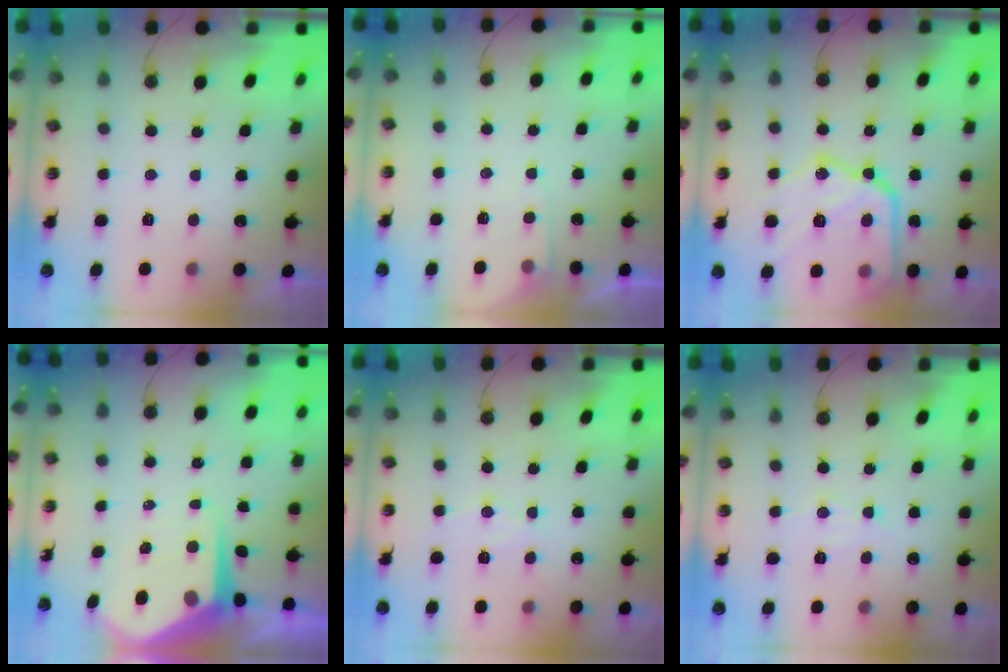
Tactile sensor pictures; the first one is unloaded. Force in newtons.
{"total": 3.7, "press": 3.6, "slide": 0.5}
{"total": 23.6, "press": 23.5, "slide": 2.3}
{"total": 9.2, "press": 9.2, "slide": 1.0}
{"total": 7.0, "press": 6.9, "slide": 0.4}
{"total": 6.1, "press": 6.1, "slide": 0.4}